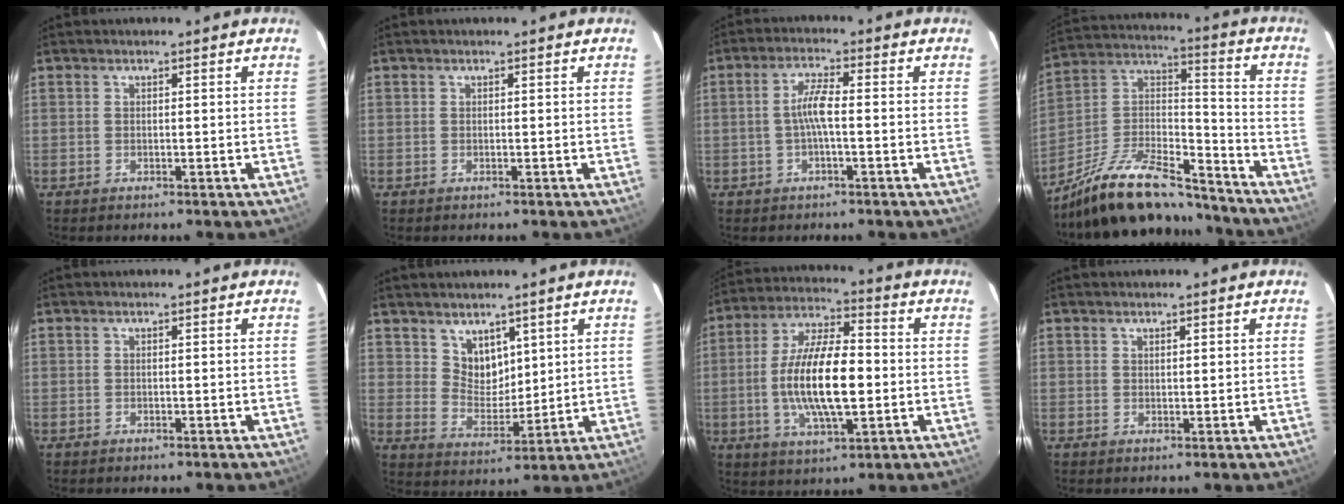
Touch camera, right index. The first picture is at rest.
{"total": 0.0}
{"total": 4.3, "force": [-0.7, 0.5, 4.2], "torque": [-0.085, 0.007, -0.014]}
{"total": 22.3, "force": [-17.6, 7.1, 11.8], "torque": [-0.226, 0.013, -0.287]}
{"total": 0.0}
{"total": 6.4, "force": [4.1, 4.4, 2.2], "torque": [-0.028, 0.002, 0.084]}
{"total": 15.6, "force": [-1.7, 5.3, 14.6], "torque": [-0.281, -0.001, -0.031]}
{"total": 0.9, "force": [0.8, 0.2, 0.4], "torque": [-0.006, 0.002, 0.014]}